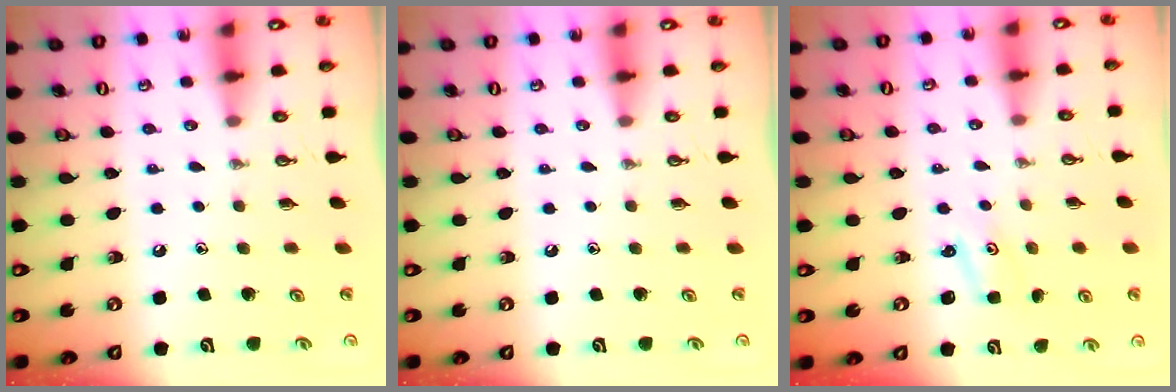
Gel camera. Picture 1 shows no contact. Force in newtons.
{"total": 0.0}
{"total": 2.0, "press": 2.0, "slide": 0.2}